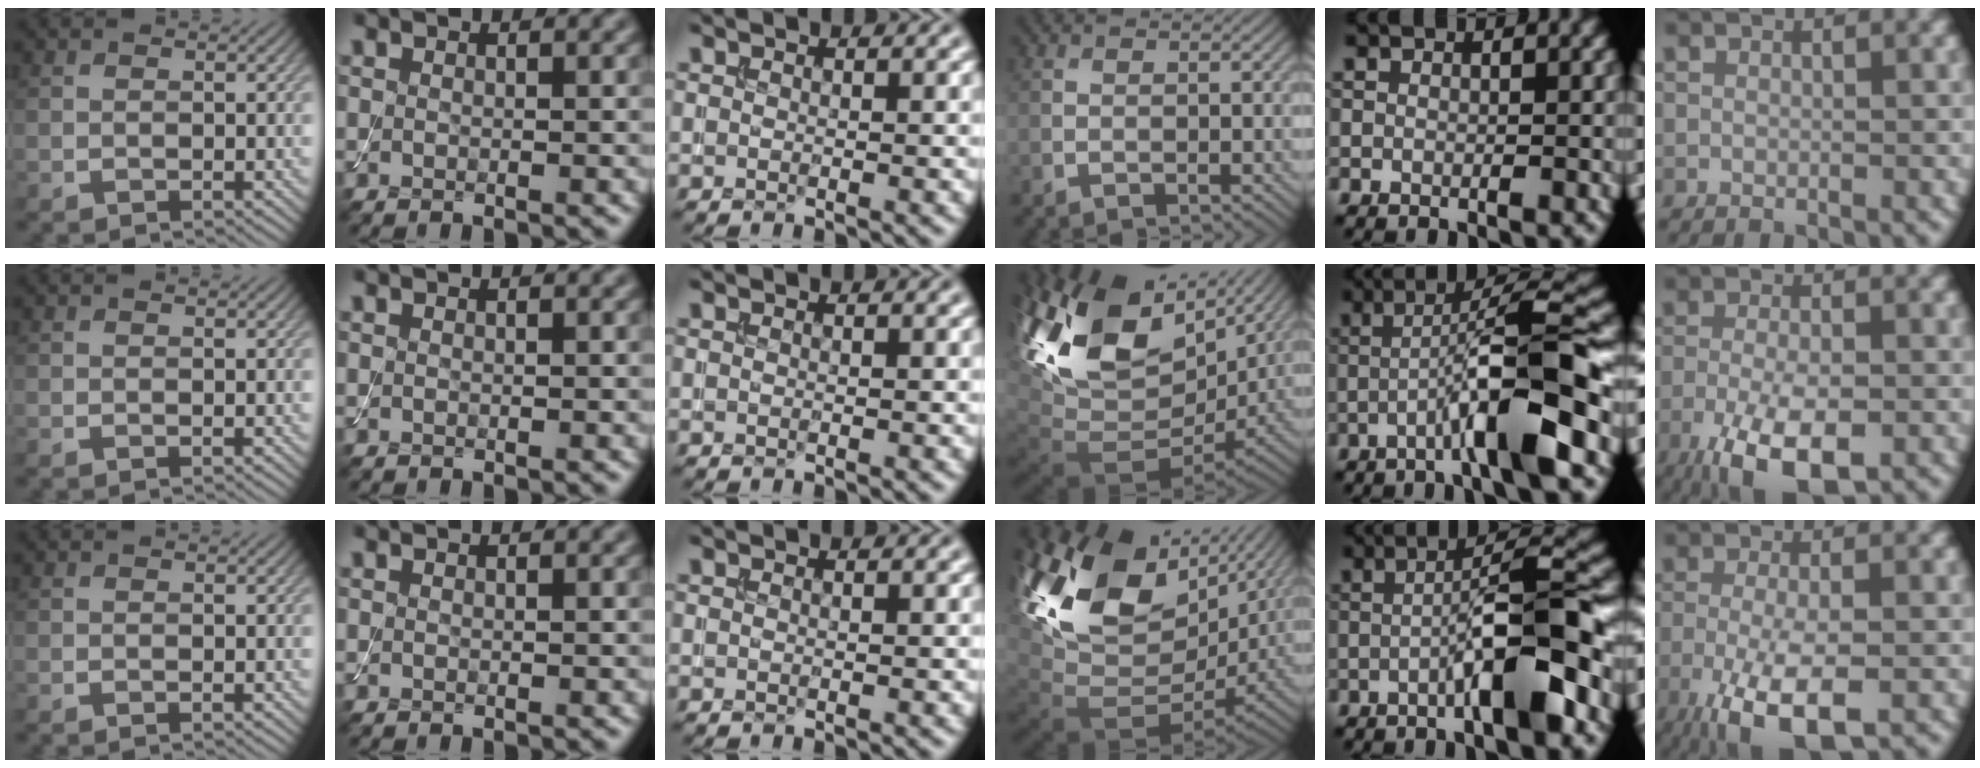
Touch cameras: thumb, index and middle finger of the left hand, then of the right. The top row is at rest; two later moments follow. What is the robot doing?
{"motion": "assemble", "object": "toy tower of hanoi"}